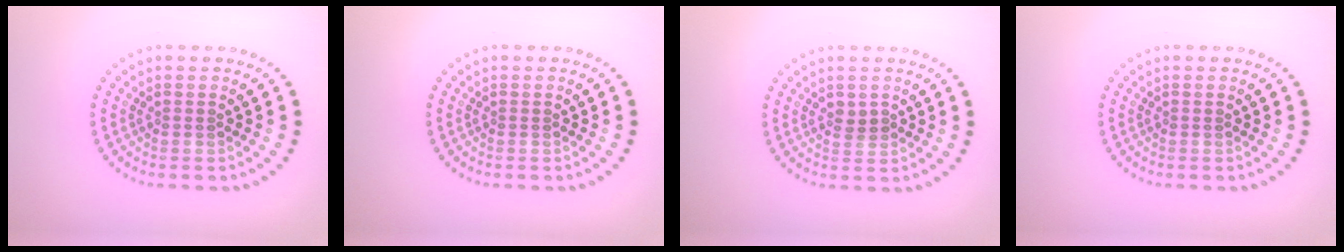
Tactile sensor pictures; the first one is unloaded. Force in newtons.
{"total": 0.0}
{"total": 1.2, "press": 1.1, "slide": 0.3}
{"total": 0.0}